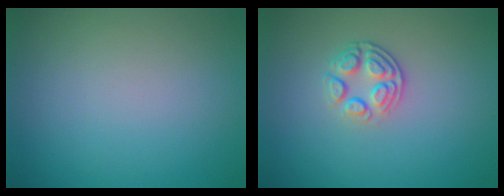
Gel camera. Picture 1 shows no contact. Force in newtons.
{"total": 3.0, "press": 2.3, "slide": 1.9}